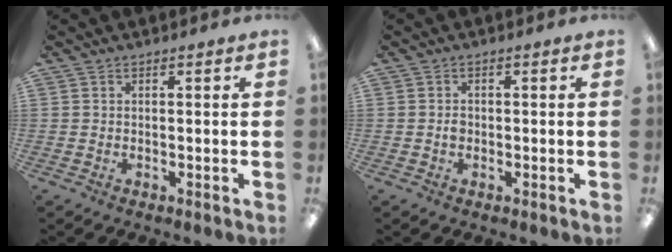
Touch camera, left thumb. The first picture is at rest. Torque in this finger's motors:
{"motor_torque": [-0.15, 0.19, 0.00, 0.01, -0.01]}